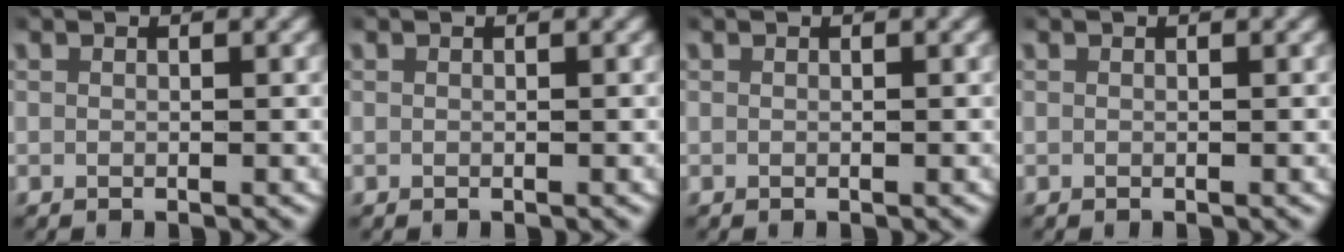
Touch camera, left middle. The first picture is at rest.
{"total": 0.0}
{"total": 0.0}
{"total": 0.0}